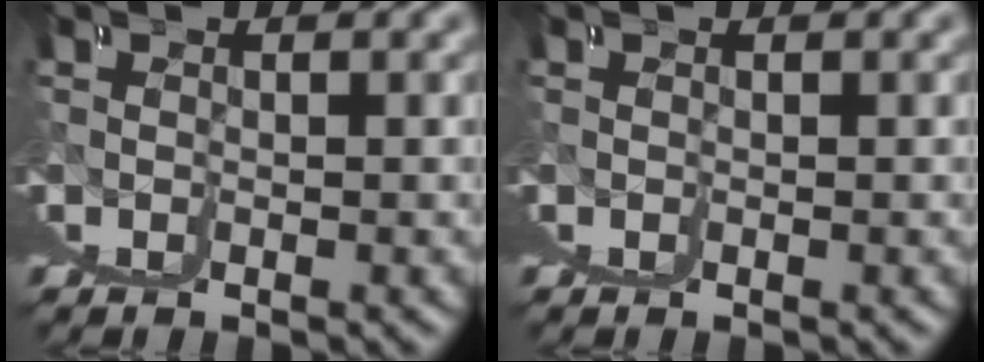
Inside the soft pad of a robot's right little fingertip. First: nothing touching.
{"total": 0.0}